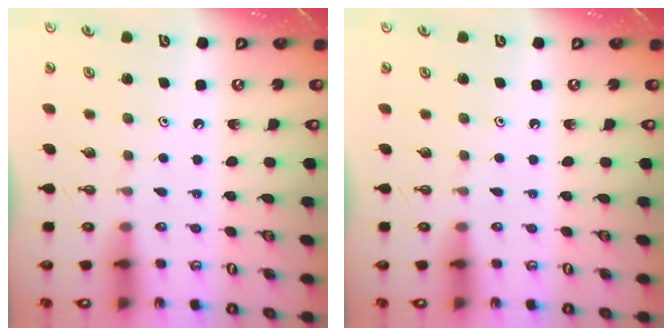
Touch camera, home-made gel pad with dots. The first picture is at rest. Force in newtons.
{"total": 0.0}